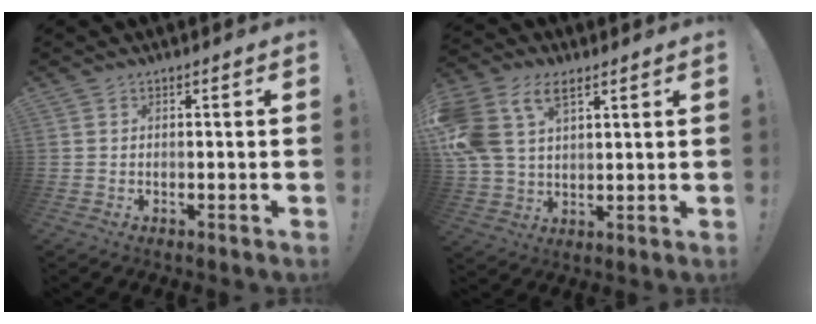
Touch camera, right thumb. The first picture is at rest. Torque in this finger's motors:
{"motor_torque": [1.00, 1.06, 1.76, 0.40, 0.28]}